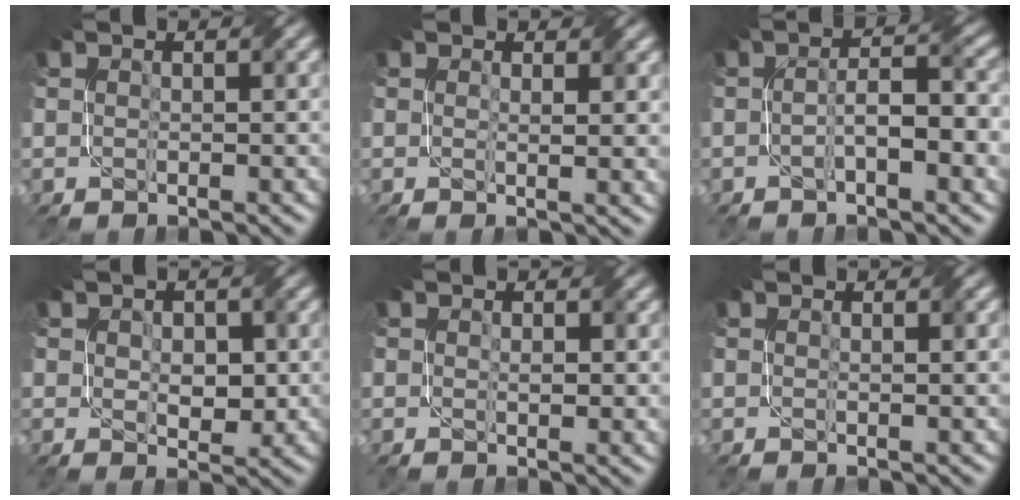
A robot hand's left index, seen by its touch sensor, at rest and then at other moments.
{"total": 1.9, "force": [0.7, 0.4, 1.7], "torque": [-0.025, -0.004, 0.012]}
{"total": 4.8, "force": [-1.0, 1.2, 4.6], "torque": [-0.078, 0.007, -0.020]}
{"total": 3.5, "force": [0.3, 2.3, 2.6], "torque": [-0.043, -0.006, 0.007]}
{"total": 1.6, "force": [0.4, 0.9, 1.3], "torque": [-0.022, -0.004, 0.010]}
{"total": 1.1, "force": [0.4, 0.1, 1.1], "torque": [-0.014, 0.000, 0.002]}